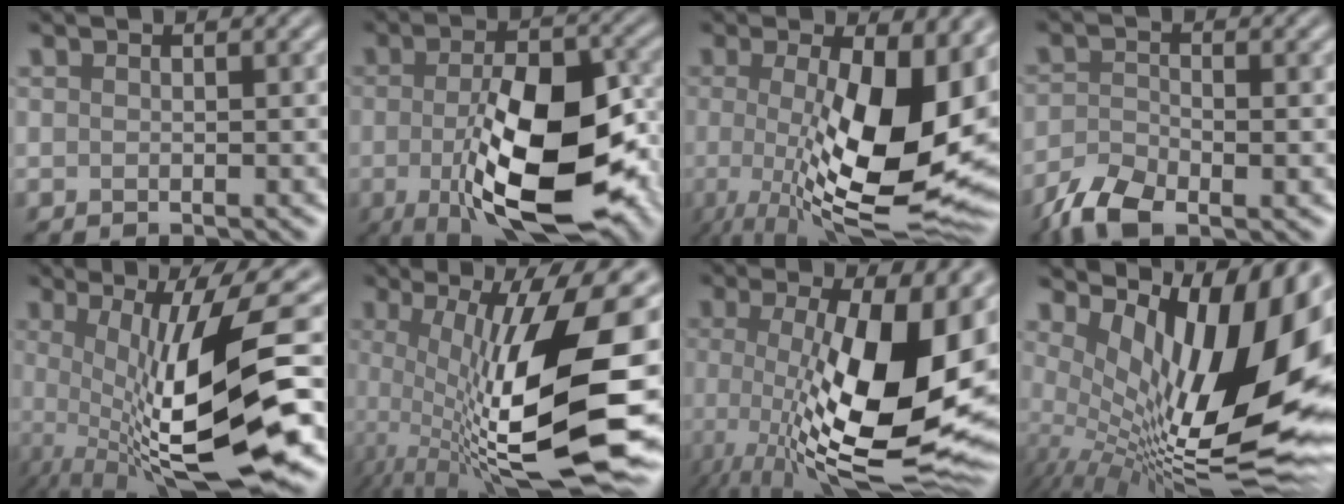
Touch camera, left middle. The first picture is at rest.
{"total": 12.0, "force": [-3.0, 4.8, 10.6], "torque": [-0.178, -0.015, -0.051]}
{"total": 13.0, "force": [-0.5, 4.2, 12.3], "torque": [-0.178, -0.023, -0.009]}
{"total": 4.3, "force": [-2.9, 1.7, 2.6], "torque": [-0.055, -0.011, -0.059]}
{"total": 13.1, "force": [-1.5, 2.9, 12.6], "torque": [-0.202, -0.009, -0.019]}
{"total": 15.6, "force": [-1.1, 4.7, 14.8], "torque": [-0.240, -0.011, -0.012]}
{"total": 14.4, "force": [-0.5, 4.8, 13.6], "torque": [-0.199, -0.023, -0.010]}
{"total": 16.3, "force": [3.0, 6.2, 14.7], "torque": [-0.226, -0.005, 0.057]}